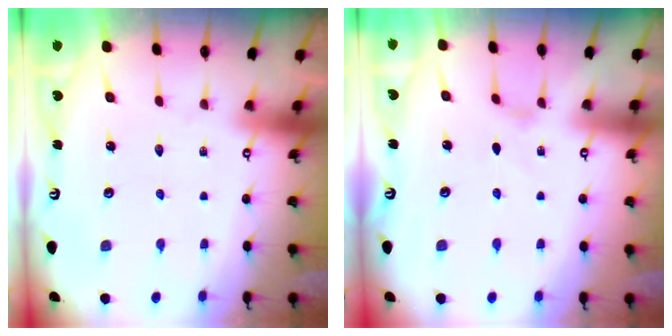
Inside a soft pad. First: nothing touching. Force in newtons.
{"total": 2.0, "press": 2.0, "slide": 0.4}